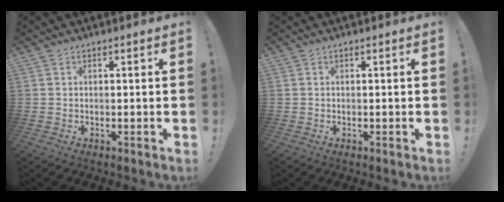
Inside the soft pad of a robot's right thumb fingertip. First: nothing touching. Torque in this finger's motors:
{"motor_torque": [0.03, -0.03, -0.05, 0.05, 0.03]}